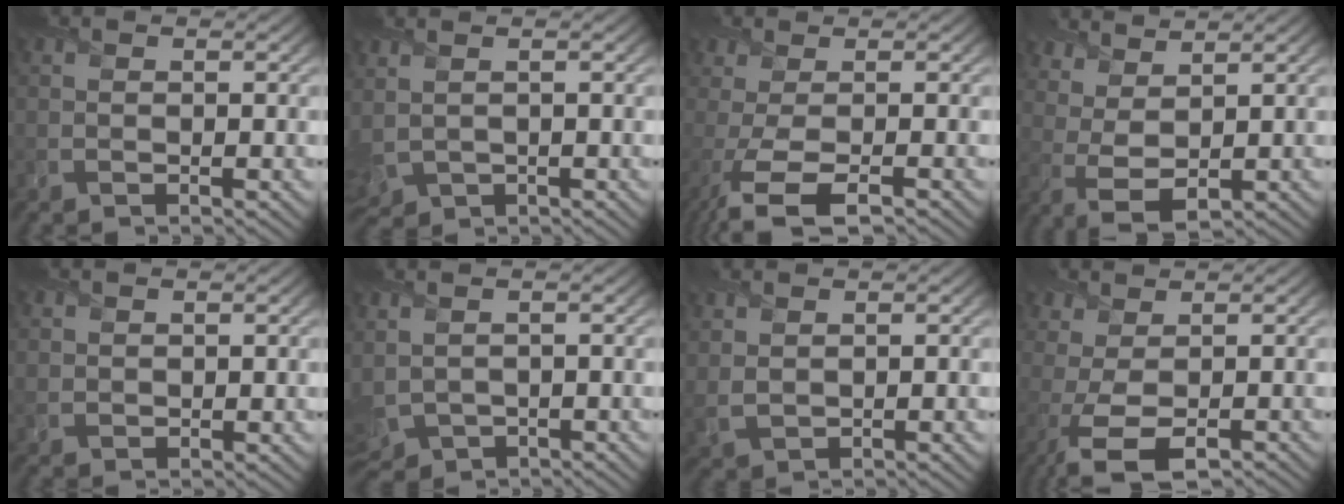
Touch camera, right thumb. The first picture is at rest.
{"total": 4.2, "force": [0.0, 2.6, 3.4], "torque": [-0.095, -0.008, 0.012]}
{"total": 5.5, "force": [-2.6, 1.8, 4.4], "torque": [-0.081, -0.004, -0.050]}
{"total": 5.1, "force": [3.8, 1.4, 3.1], "torque": [-0.077, 0.003, 0.076]}
{"total": 1.4, "force": [1.1, 0.8, 0.2], "torque": [-0.008, -0.002, 0.029]}
{"total": 5.0, "force": [-0.4, 3.3, 3.6], "torque": [-0.110, -0.020, 0.009]}
{"total": 2.7, "force": [1.5, 1.3, 1.8], "torque": [-0.047, 0.004, 0.039]}
{"total": 5.2, "force": [-1.8, 2.2, 4.4], "torque": [-0.095, 0.002, -0.035]}